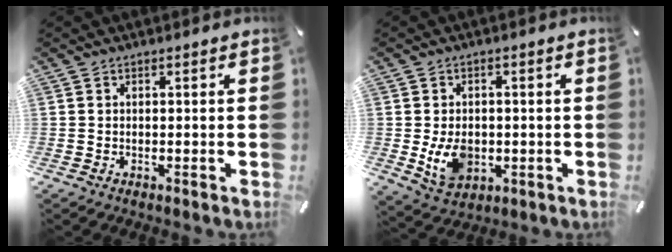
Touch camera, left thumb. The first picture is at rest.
{"total": 8.0, "force": [-1.0, 6.1, 5.1], "torque": [-0.096, -0.004, -0.020]}